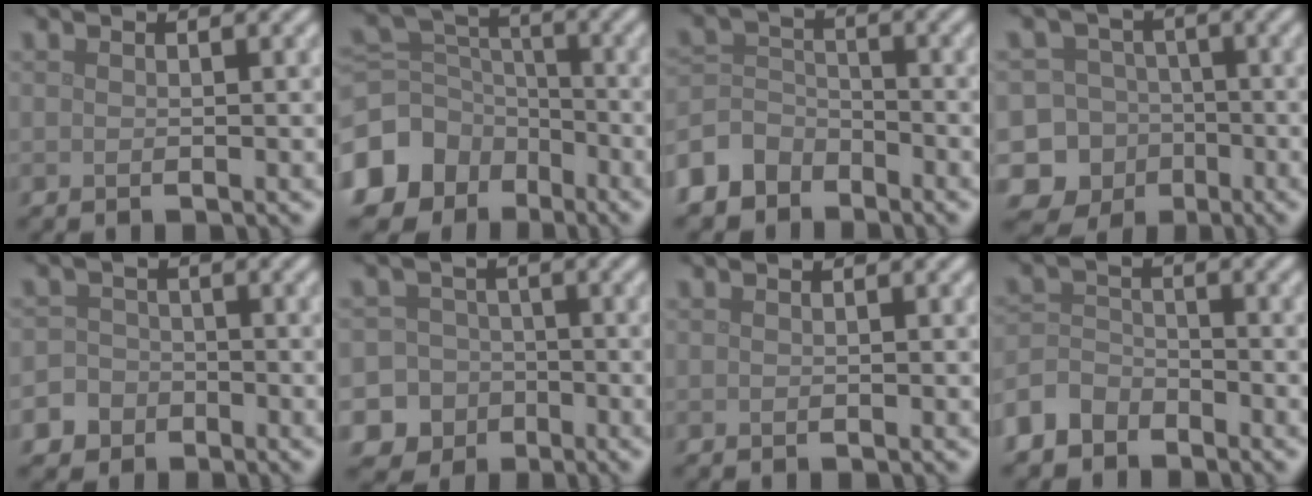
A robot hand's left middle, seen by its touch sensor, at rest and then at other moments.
{"total": 11.1, "force": [-6.3, 8.6, 3.1], "torque": [-0.104, -0.025, -0.111]}
{"total": 4.5, "force": [-3.6, 2.7, 0.7], "torque": [-0.013, 0.000, -0.081]}
{"total": 14.4, "force": [-6.6, 12.7, 1.8], "torque": [-0.060, -0.032, -0.120]}
{"total": 4.5, "force": [-2.7, 3.6, 0.5], "torque": [0.008, -0.008, -0.056]}
{"total": 9.5, "force": [-4.9, 8.1, 1.0], "torque": [-0.012, -0.028, -0.101]}
{"total": 0.0}
{"total": 3.5, "force": [-2.8, 2.0, 0.6], "torque": [-0.009, 0.004, -0.067]}